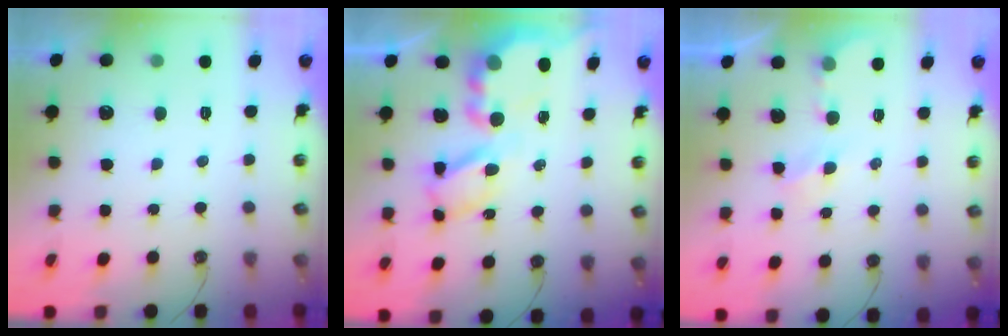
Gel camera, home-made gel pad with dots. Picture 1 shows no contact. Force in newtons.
{"total": 9.5, "press": 9.5, "slide": 0.6}
{"total": 3.1, "press": 3.0, "slide": 0.4}